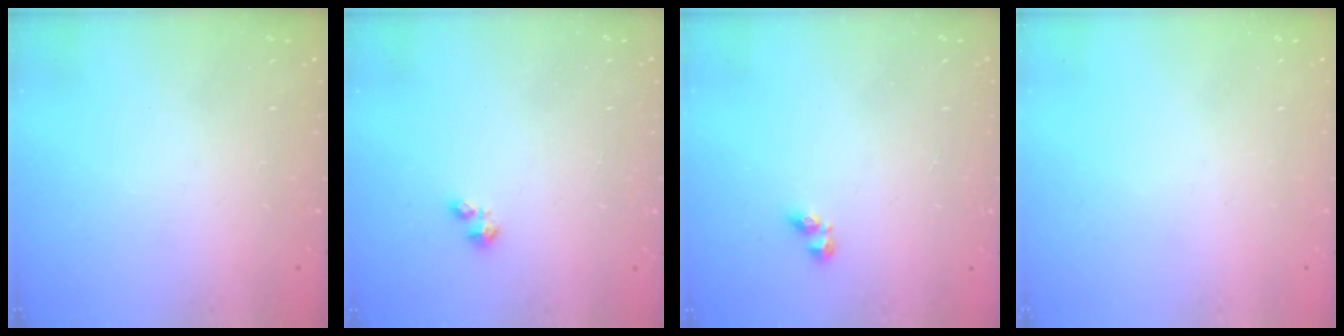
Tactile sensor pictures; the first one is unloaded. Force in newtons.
{"total": 1.1, "press": 1.1, "slide": 0.3}
{"total": 3.0, "press": 2.9, "slide": 0.9}
{"total": 0.0}